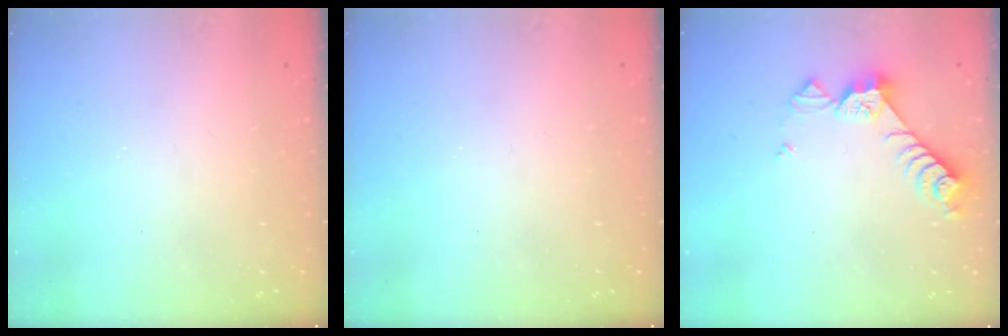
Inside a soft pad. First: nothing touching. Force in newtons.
{"total": 0.0}
{"total": 8.2, "press": 8.1, "slide": 0.8}